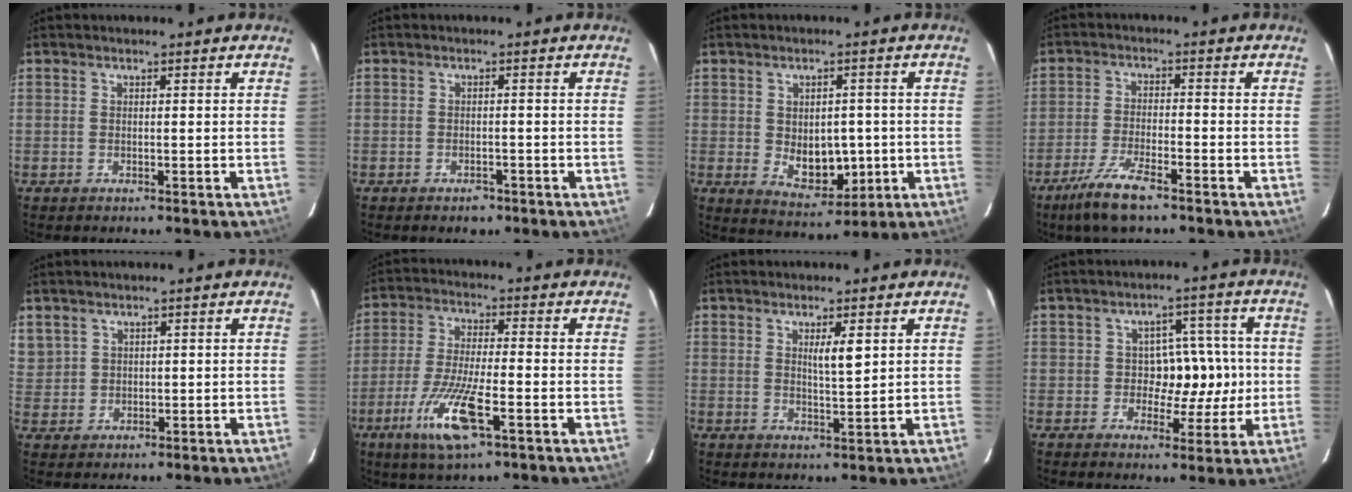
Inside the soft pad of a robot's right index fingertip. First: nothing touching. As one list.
[{"total": 1.8, "force": [-1.3, 1.0, 0.8], "torque": [-0.013, 0.002, -0.012]}, {"total": 7.5, "force": [-0.7, 4.6, 5.9], "torque": [-0.090, -0.003, 0.004]}, {"total": 7.3, "force": [-5.2, 1.0, 5.1], "torque": [-0.106, -0.015, -0.094]}, {"total": 4.0, "force": [2.6, 3.1, 0.3], "torque": [-0.008, 0.004, 0.059]}, {"total": 10.7, "force": [-4.8, 1.4, 9.5], "torque": [-0.190, -0.023, -0.087]}, {"total": 3.3, "force": [1.4, 0.3, 3.0], "torque": [-0.051, -0.005, 0.023]}, {"total": 7.1, "force": [-0.2, 5.0, 5.0], "torque": [-0.050, 0.028, 0.006]}]